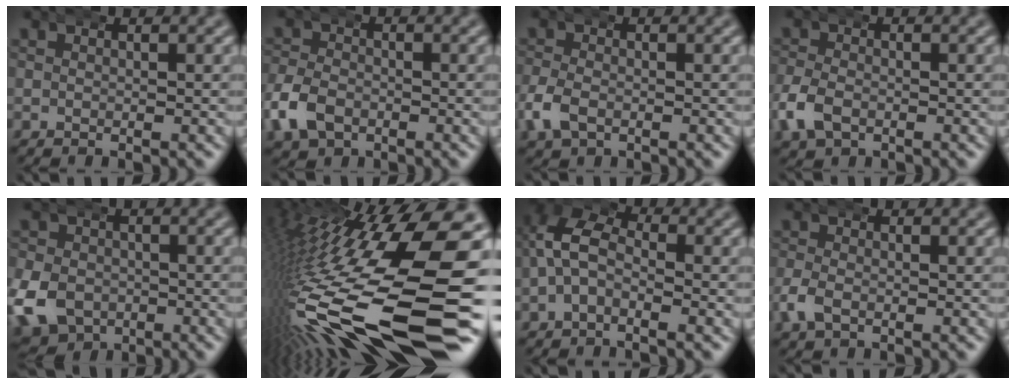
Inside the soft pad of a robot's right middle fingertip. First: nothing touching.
{"total": 3.9, "force": [-1.6, 3.0, 1.9], "torque": [-0.053, -0.002, -0.030]}
{"total": 2.8, "force": [-1.1, 2.1, 1.6], "torque": [-0.048, -0.002, -0.019]}
{"total": 3.2, "force": [-1.3, 2.4, 1.7], "torque": [-0.052, -0.001, -0.022]}
{"total": 6.5, "force": [-2.7, 5.4, 2.4], "torque": [-0.055, -0.027, -0.042]}
{"total": 22.8, "force": [-2.8, 11.1, 19.7], "torque": [-0.368, -0.044, -0.010]}
{"total": 6.1, "force": [0.6, 4.6, 3.9], "torque": [-0.070, 0.011, -0.013]}
{"total": 2.1, "force": [-0.9, 1.5, 1.2], "torque": [-0.036, 0.000, -0.018]}